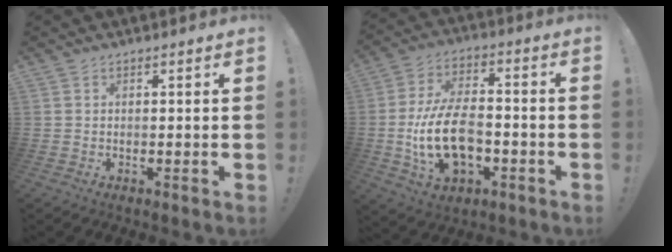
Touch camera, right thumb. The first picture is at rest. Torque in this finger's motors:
{"motor_torque": [1.78, 2.25, 1.31, -1.10, 0.18]}